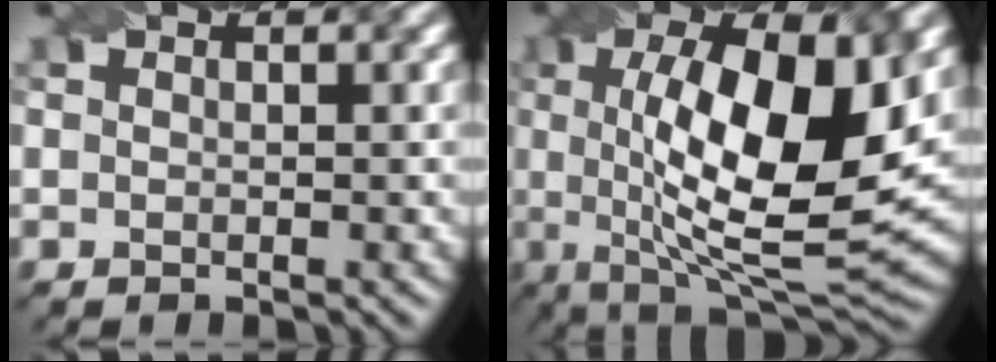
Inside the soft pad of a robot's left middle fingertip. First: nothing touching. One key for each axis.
{"total": 14.1, "fx": 1.7, "fy": 4.7, "fz": 13.1, "tx": -0.198, "ty": -0.006, "tz": 0.027}